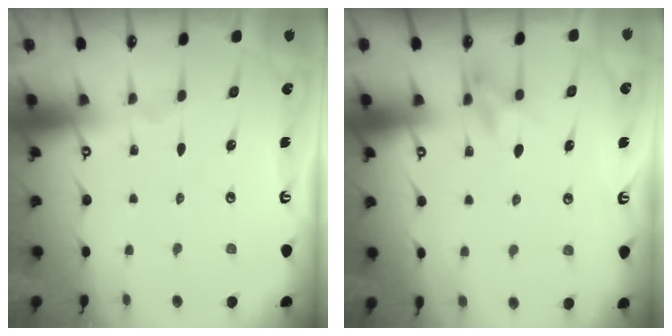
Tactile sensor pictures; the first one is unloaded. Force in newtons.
{"total": 7.0, "press": 6.9, "slide": 1.0}